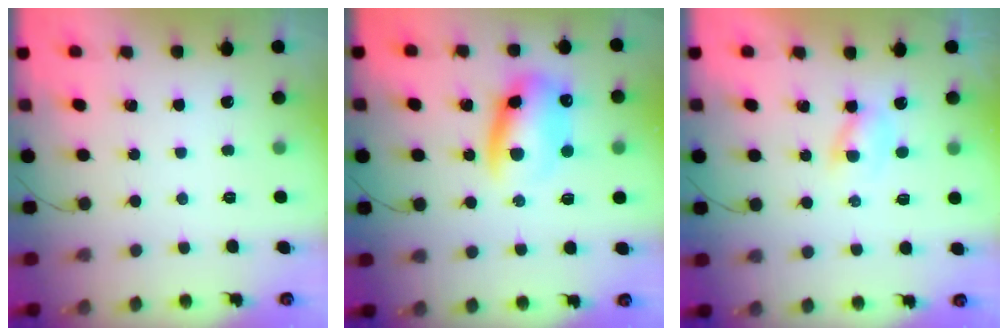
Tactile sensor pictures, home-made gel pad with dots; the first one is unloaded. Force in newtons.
{"total": 11.4, "press": 11.1, "slide": 2.4}
{"total": 2.0, "press": 1.8, "slide": 0.9}